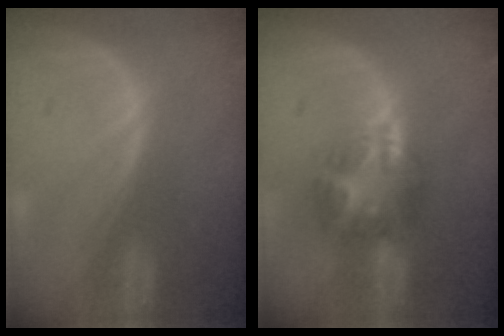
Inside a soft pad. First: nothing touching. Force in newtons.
{"total": 7.5, "press": 6.5, "slide": 3.7}